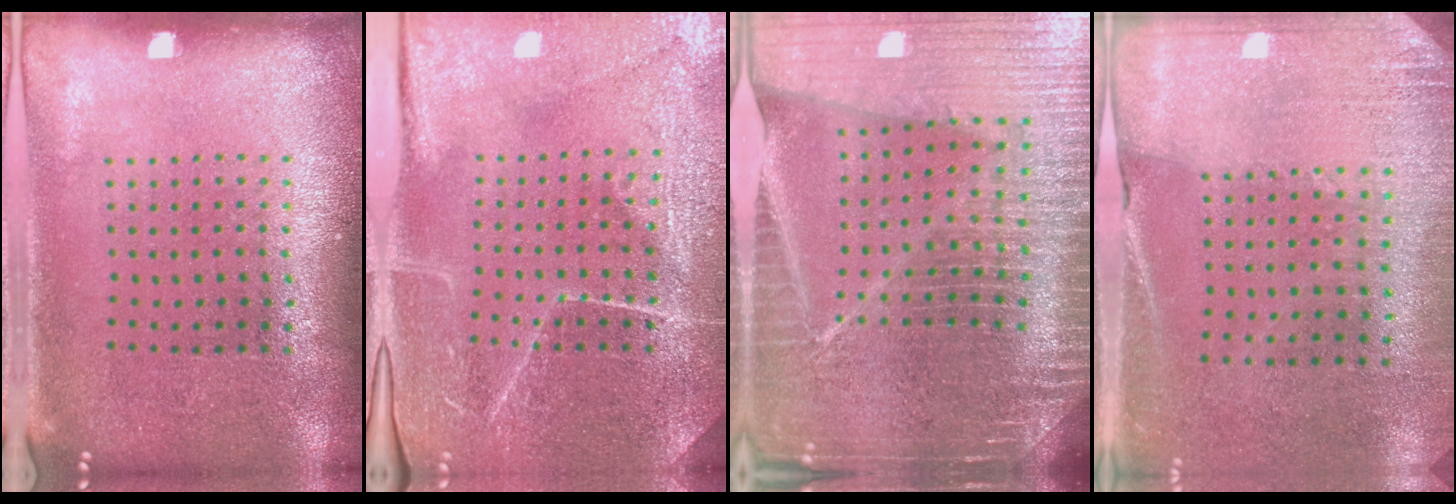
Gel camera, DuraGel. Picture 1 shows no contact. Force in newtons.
{"total": 4.0, "press": 4.0, "slide": 0.6}
{"total": 6.7, "press": 5.8, "slide": 3.4}
{"total": 2.6, "press": 2.4, "slide": 1.1}